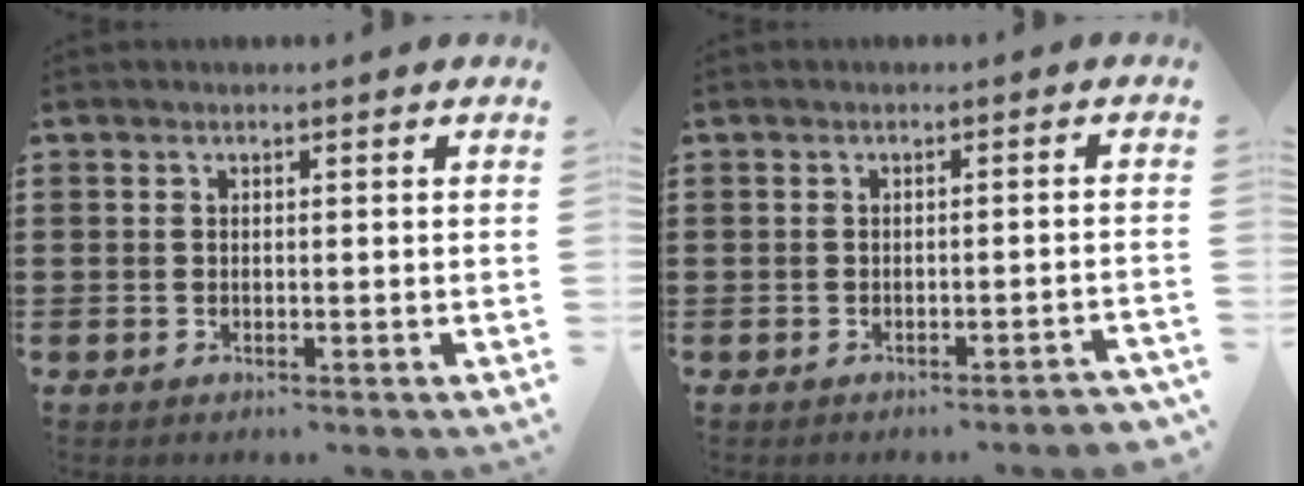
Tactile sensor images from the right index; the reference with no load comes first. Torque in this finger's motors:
{"motor_torque": [0.28, -0.18, 0.17, 0.01]}